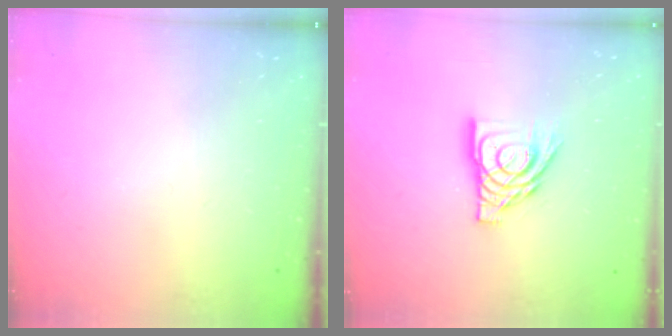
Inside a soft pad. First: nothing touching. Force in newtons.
{"total": 12.9, "press": 12.8, "slide": 1.6}